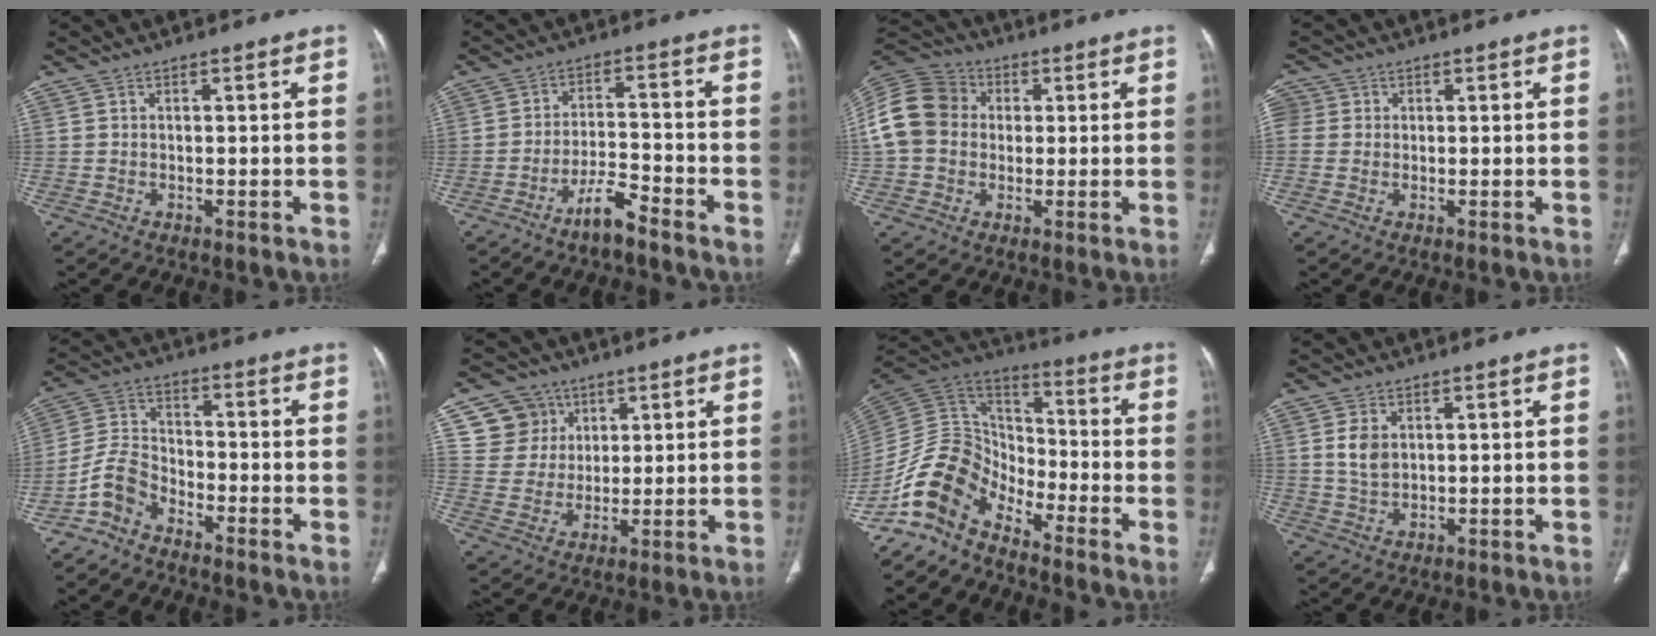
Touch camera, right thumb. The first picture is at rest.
{"total": 5.7, "force": [-4.5, 1.0, 3.4], "torque": [-0.061, 0.032, -0.084]}
{"total": 14.9, "force": [1.0, 12.8, 7.6], "torque": [-0.157, 0.036, 0.015]}
{"total": 4.5, "force": [0.7, 4.2, 1.3], "torque": [-0.019, 0.013, 0.012]}
{"total": 6.8, "force": [-5.0, 3.7, 2.7], "torque": [-0.056, 0.043, -0.110]}
{"total": 9.1, "force": [4.0, 8.1, 1.4], "torque": [0.011, -0.015, 0.077]}
{"total": 13.3, "force": [-9.6, 7.4, 5.5], "torque": [-0.091, 0.094, -0.198]}
{"total": 4.3, "force": [1.0, 3.0, 3.0], "torque": [-0.049, -0.004, 0.023]}